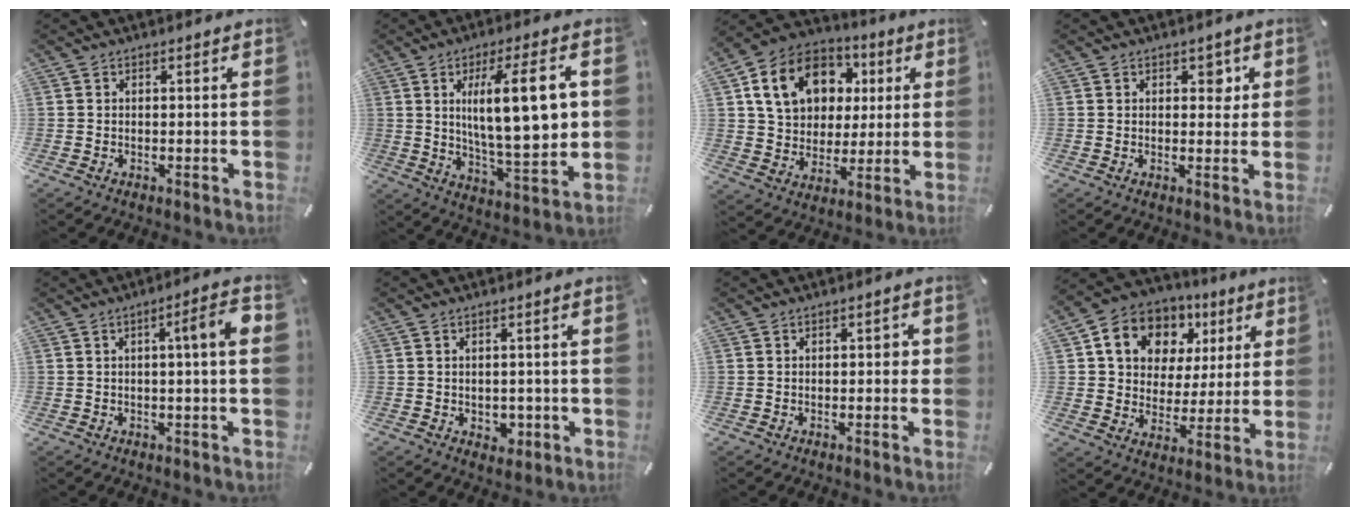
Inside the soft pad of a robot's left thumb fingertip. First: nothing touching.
{"total": 17.5, "force": [3.3, 4.9, 16.5], "torque": [-0.273, -0.015, 0.041]}
{"total": 15.5, "force": [5.0, 12.8, 7.3], "torque": [-0.142, 0.000, 0.099]}
{"total": 3.4, "force": [1.3, 2.2, 2.2], "torque": [-0.009, -0.008, 0.011]}
{"total": 7.0, "force": [1.1, 0.8, 6.9], "torque": [-0.104, -0.005, 0.009]}
{"total": 3.1, "force": [-0.8, 2.6, 1.6], "torque": [-0.019, 0.001, -0.015]}
{"total": 1.7, "force": [-0.3, 0.9, 1.4], "torque": [-0.025, 0.007, -0.008]}
{"total": 12.5, "force": [5.5, 10.3, 4.4], "torque": [-0.090, -0.017, 0.108]}